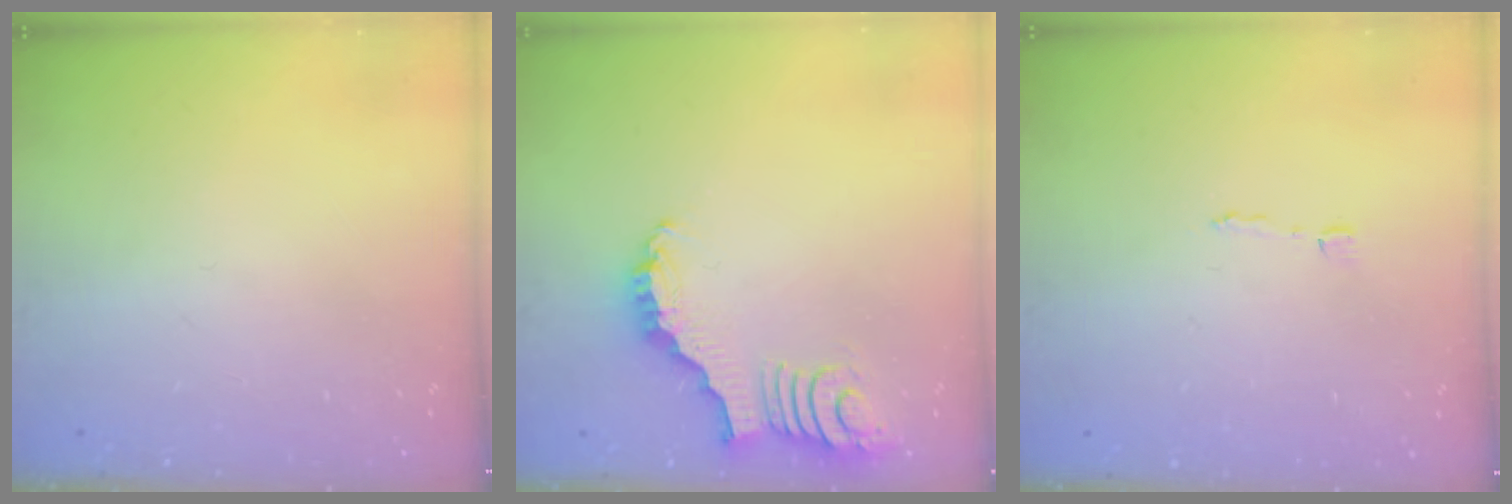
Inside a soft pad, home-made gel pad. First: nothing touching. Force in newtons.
{"total": 2.2, "press": 2.2, "slide": 0.3}
{"total": 1.2, "press": 1.2, "slide": 0.0}